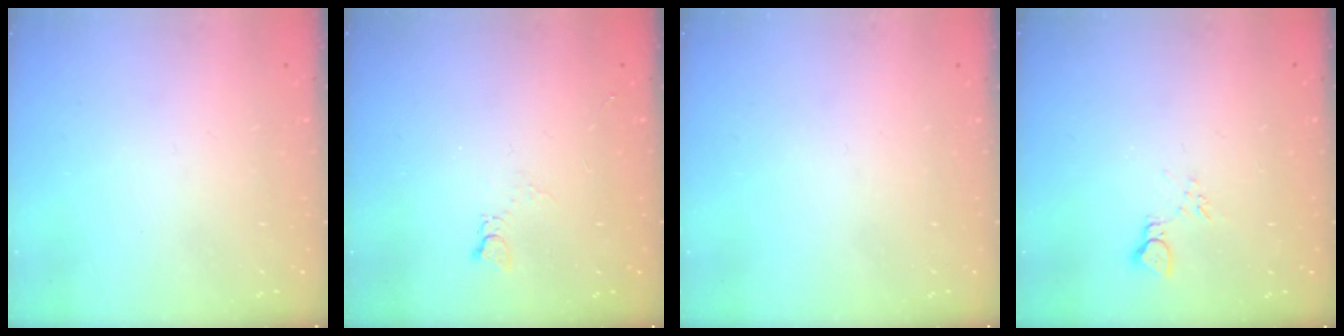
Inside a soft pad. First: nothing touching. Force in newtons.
{"total": 2.1, "press": 2.1, "slide": 0.3}
{"total": 0.0}
{"total": 4.7, "press": 4.6, "slide": 0.7}